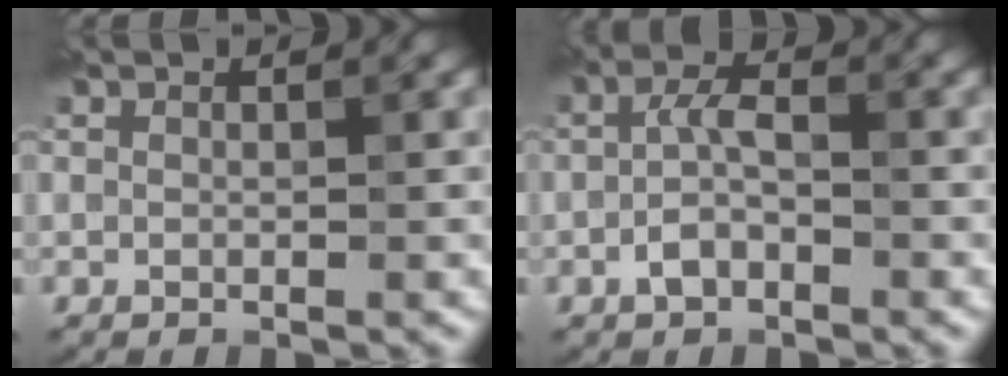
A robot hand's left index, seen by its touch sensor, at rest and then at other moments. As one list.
[{"total": 2.6, "force": [-1.8, 0.9, 1.6], "torque": [-0.037, 0.006, -0.032]}]